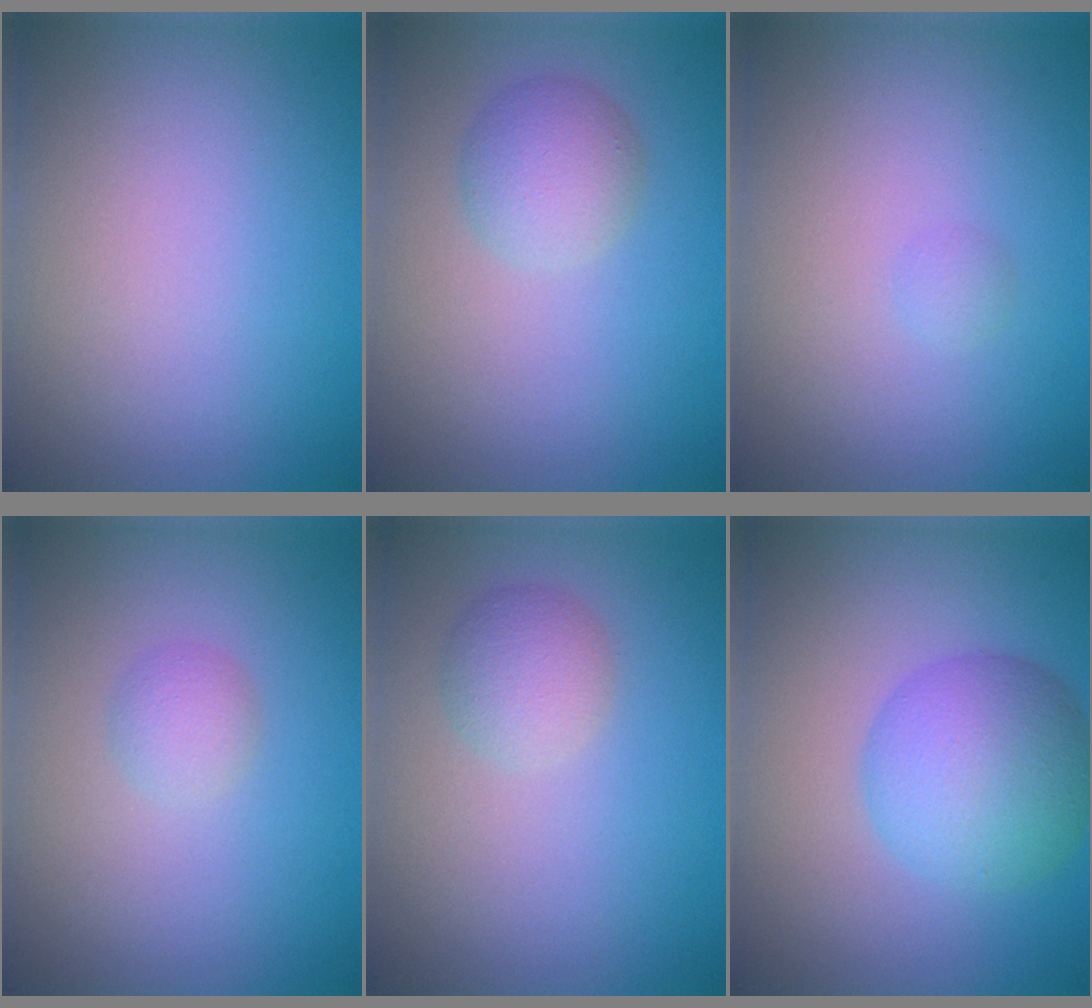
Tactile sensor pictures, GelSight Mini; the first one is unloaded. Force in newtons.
{"total": 2.9, "press": 2.9, "slide": 0.0}
{"total": 0.6, "press": 0.6, "slide": 0.1}
{"total": 1.5, "press": 1.5, "slide": 0.0}
{"total": 2.4, "press": 2.4, "slide": 0.0}
{"total": 6.8, "press": 6.8, "slide": 0.1}